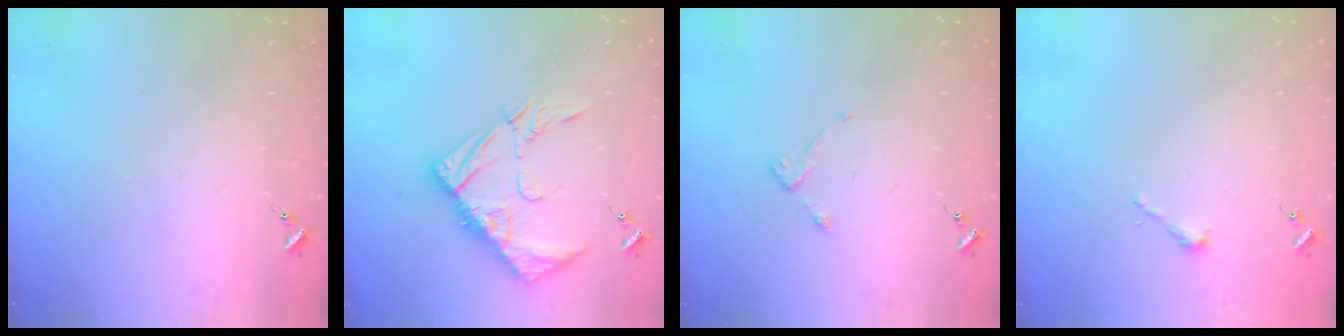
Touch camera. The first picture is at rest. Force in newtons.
{"total": 15.2, "press": 15.2, "slide": 1.5}
{"total": 2.8, "press": 2.7, "slide": 0.5}
{"total": 2.5, "press": 2.5, "slide": 0.2}